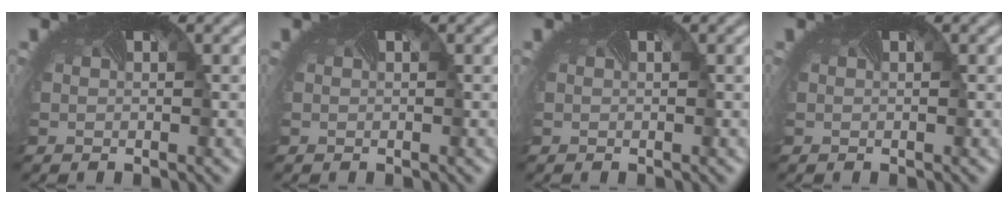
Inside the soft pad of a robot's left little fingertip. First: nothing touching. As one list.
[{"total": 0.0}, {"total": 0.0}, {"total": 0.0}]